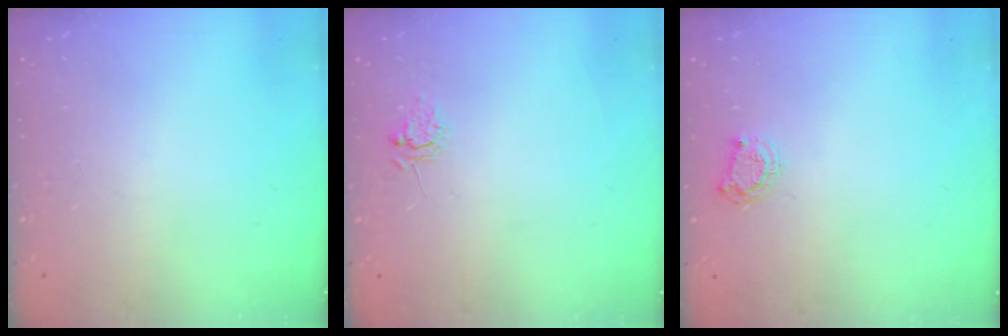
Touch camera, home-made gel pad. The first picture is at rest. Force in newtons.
{"total": 3.9, "press": 3.9, "slide": 0.2}
{"total": 4.8, "press": 4.8, "slide": 0.3}